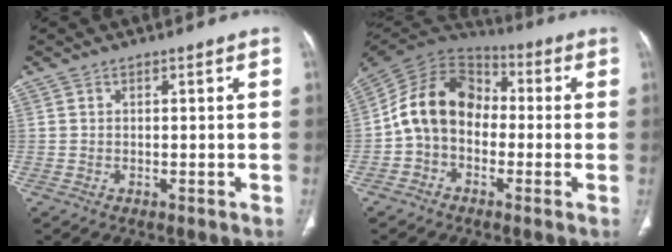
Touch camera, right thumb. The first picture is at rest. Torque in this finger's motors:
{"motor_torque": [1.05, 2.44, 1.25, -0.95, 0.15]}